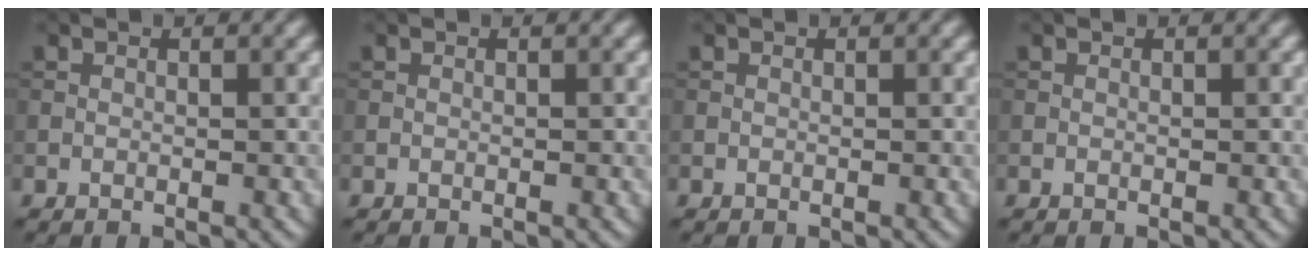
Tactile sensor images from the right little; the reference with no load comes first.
{"total": 0.0}
{"total": 0.0}
{"total": 0.0}